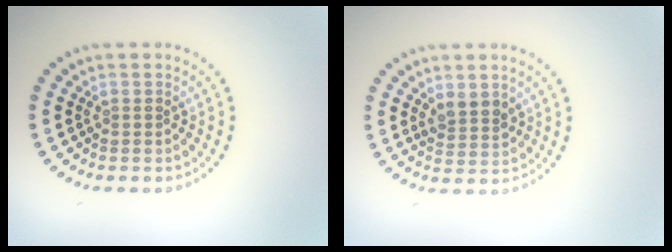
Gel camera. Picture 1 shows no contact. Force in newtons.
{"total": 2.1, "press": 1.9, "slide": 0.9}